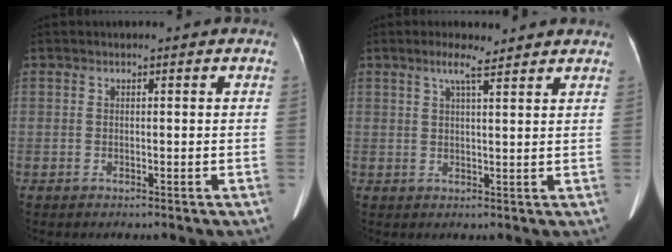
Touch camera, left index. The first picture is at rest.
{"total": 4.5, "force": [3.6, 0.4, 2.6], "torque": [-0.047, 0.018, 0.055]}